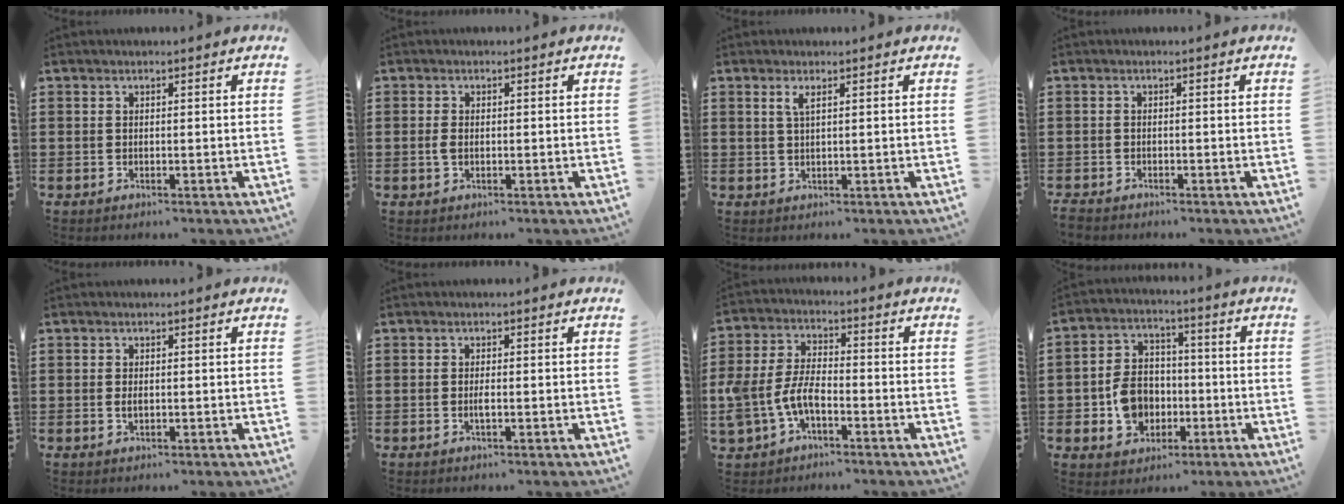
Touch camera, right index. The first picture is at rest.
{"total": 1.6, "force": [-0.2, 0.8, 1.3], "torque": [-0.035, -0.002, -0.007]}
{"total": 1.6, "force": [0.7, 0.2, 1.4], "torque": [-0.030, 0.003, 0.011]}
{"total": 1.2, "force": [-1.2, 0.1, 0.0], "torque": [-0.004, -0.002, -0.024]}
{"total": 1.1, "force": [0.0, 0.6, 1.0], "torque": [-0.019, 0.003, -0.002]}
{"total": 1.3, "force": [-0.4, 0.3, 1.2], "torque": [-0.032, -0.003, -0.009]}
{"total": 6.6, "force": [-2.7, 3.6, 4.8], "torque": [-0.128, 0.000, -0.060]}
{"total": 8.1, "force": [-1.9, 6.4, 4.5], "torque": [-0.110, 0.017, -0.033]}